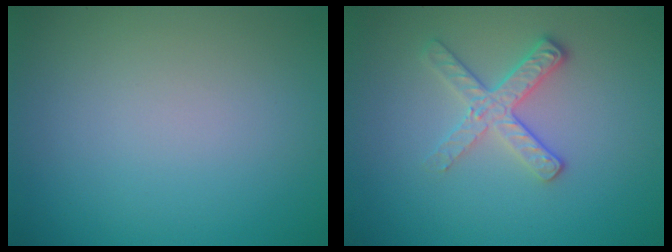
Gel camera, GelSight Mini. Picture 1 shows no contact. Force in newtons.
{"total": 2.7, "press": 2.4, "slide": 1.2}